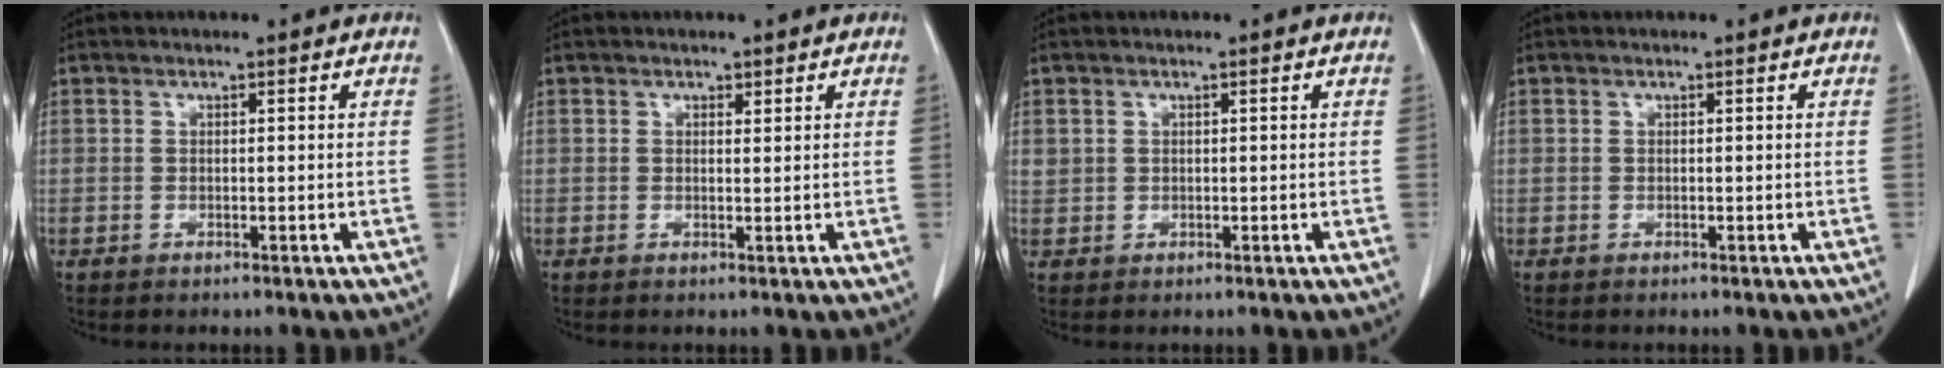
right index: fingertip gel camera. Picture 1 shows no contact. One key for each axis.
{"total": 0.7, "fx": 0.6, "fy": 0.4, "fz": 0.3, "tx": -0.005, "ty": -0.005, "tz": 0.006}
{"total": 1.6, "fx": 0.5, "fy": 1.5, "fz": 0.4, "tx": -0.001, "ty": 0.013, "tz": 0.015}
{"total": 0.0}